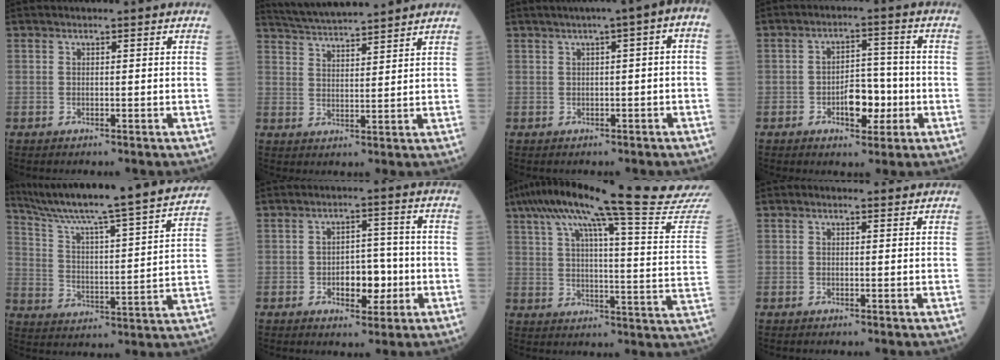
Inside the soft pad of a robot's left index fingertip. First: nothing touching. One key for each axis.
{"total": 11.2, "fx": 10.4, "fy": 0.1, "fz": 4.2, "tx": -0.081, "ty": 0.020, "tz": 0.164}
{"total": 4.8, "fx": 0.5, "fy": 1.0, "fz": 4.6, "tx": -0.062, "ty": 0.023, "tz": 0.001}
{"total": 6.0, "fx": -2.1, "fy": 3.1, "fz": 4.7, "tx": -0.071, "ty": 0.010, "tz": -0.032}
{"total": 25.5, "fx": 22.6, "fy": -1.3, "fz": 11.9, "tx": -0.200, "ty": -0.043, "tz": 0.320}
{"total": 5.5, "fx": -1.5, "fy": 3.2, "fz": 4.3, "tx": -0.058, "ty": 0.009, "tz": -0.020}
{"total": 28.4, "fx": 25.0, "fy": -1.7, "fz": 13.5, "tx": -0.216, "ty": -0.073, "tz": 0.318}
{"total": 1.0, "fx": 0.7, "fy": 0.6, "fz": 0.5, "tx": -0.012, "ty": 0.008, "tz": 0.006}